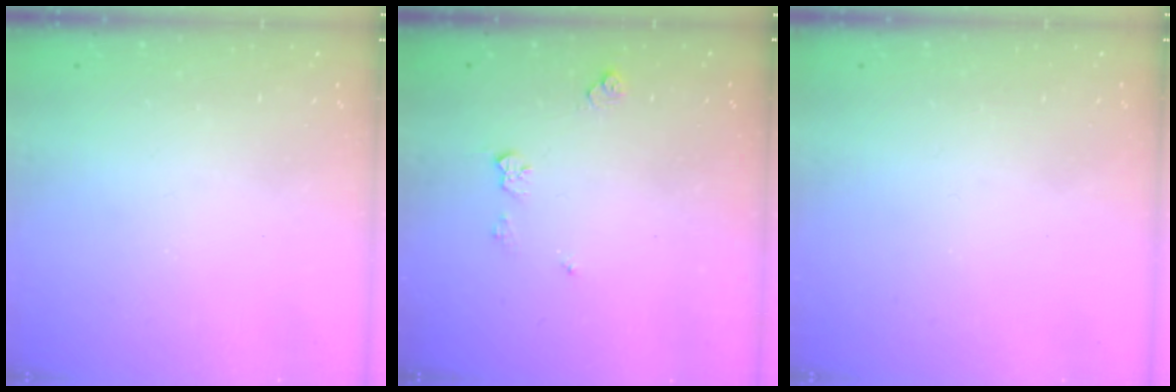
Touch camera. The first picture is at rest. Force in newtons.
{"total": 5.9, "press": 5.9, "slide": 0.8}
{"total": 0.0}